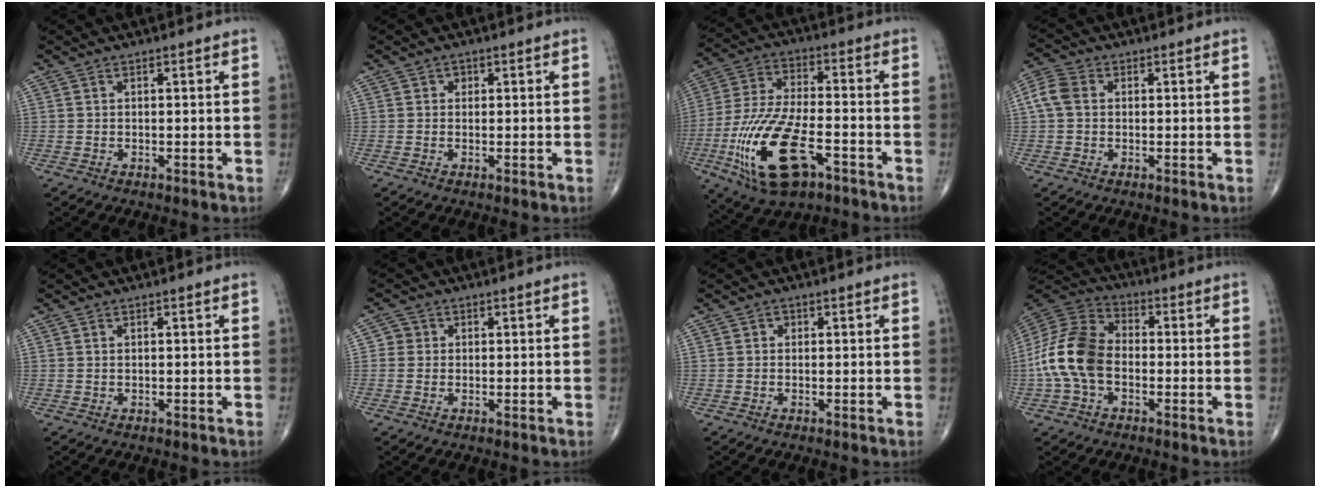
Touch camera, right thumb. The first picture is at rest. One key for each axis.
{"total": 1.1, "fx": 0.3, "fy": 1.0, "fz": 0.3, "tx": 0.006, "ty": 0.001, "tz": 0.002}
{"total": 19.7, "fx": -7.7, "fy": 8.4, "fz": 16.0, "tx": -0.334, "ty": 0.019, "tz": -0.133}
{"total": 5.0, "fx": 0.5, "fy": 3.9, "fz": 3.2, "tx": -0.075, "ty": 0.017, "tz": 0.004}
{"total": 0.0}
{"total": 2.2, "fx": 0.1, "fy": 2.2, "fz": 0.4, "tx": 0.008, "ty": 0.005, "tz": -0.003}
{"total": 0.8, "fx": 0.2, "fy": 0.8, "fz": 0.3, "tx": 0.003, "ty": 0.002, "tz": 0.001}
{"total": 14.3, "fx": -2.3, "fy": 9.5, "fz": 10.4, "tx": -0.211, "ty": 0.037, "tz": -0.053}